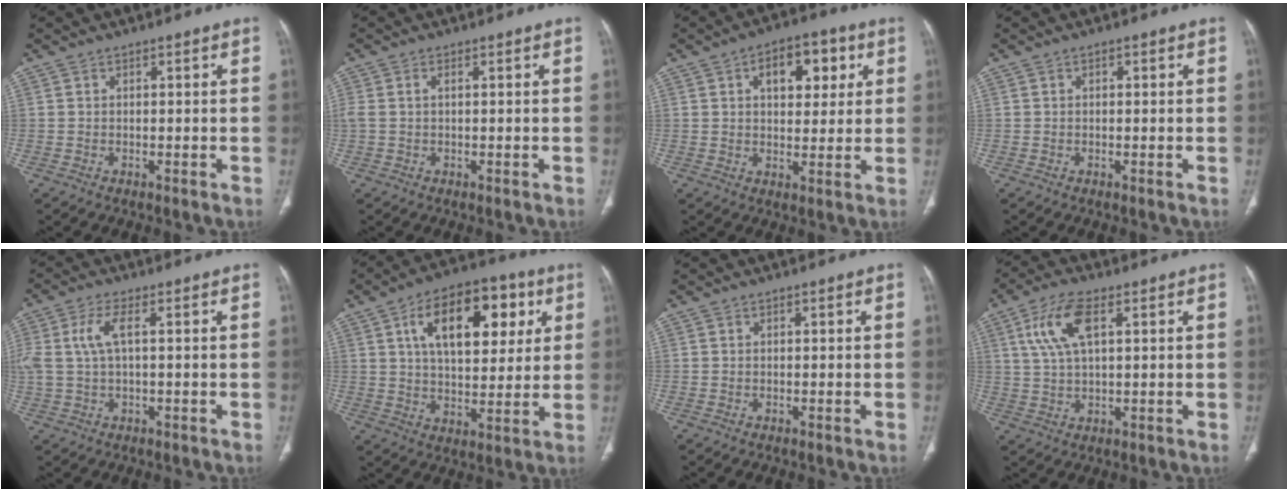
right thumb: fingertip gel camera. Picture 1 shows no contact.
{"total": 2.1, "force": [0.5, 1.0, 1.8], "torque": [-0.055, 0.011, 0.014]}
{"total": 10.5, "force": [3.7, 6.1, 7.7], "torque": [-0.071, 0.002, 0.051]}
{"total": 0.7, "force": [0.2, 0.4, 0.5], "torque": [-0.006, 0.002, 0.003]}
{"total": 6.1, "force": [1.2, 2.4, 5.4], "torque": [-0.149, 0.017, 0.028]}
{"total": 18.8, "force": [6.7, 10.0, 14.4], "torque": [-0.180, -0.005, 0.103]}
{"total": 0.0}
{"total": 8.9, "force": [3.2, 3.7, 7.4], "torque": [-0.158, 0.003, 0.065]}